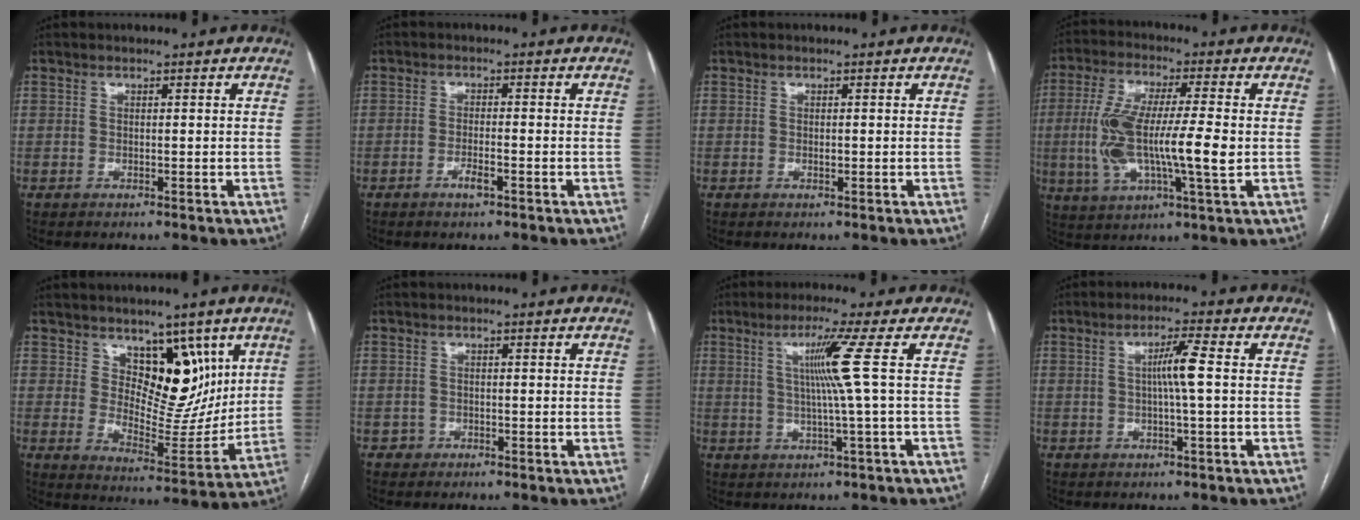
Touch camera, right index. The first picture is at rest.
{"total": 2.5, "force": [-1.4, 0.4, 2.1], "torque": [-0.038, -0.001, -0.023]}
{"total": 0.7, "force": [-0.1, 0.4, 0.6], "torque": [-0.012, 0.000, 0.000]}
{"total": 14.1, "force": [-0.9, 2.2, 13.9], "torque": [-0.281, 0.005, -0.016]}
{"total": 10.4, "force": [5.3, 6.0, 6.7], "torque": [-0.084, -0.004, 0.096]}
{"total": 1.3, "force": [-0.5, 1.2, -0.2], "torque": [0.004, 0.009, -0.010]}
{"total": 6.4, "force": [1.2, -2.4, 5.8], "torque": [-0.112, 0.000, 0.028]}
{"total": 4.5, "force": [0.1, -0.4, 4.5], "torque": [-0.080, 0.006, 0.003]}